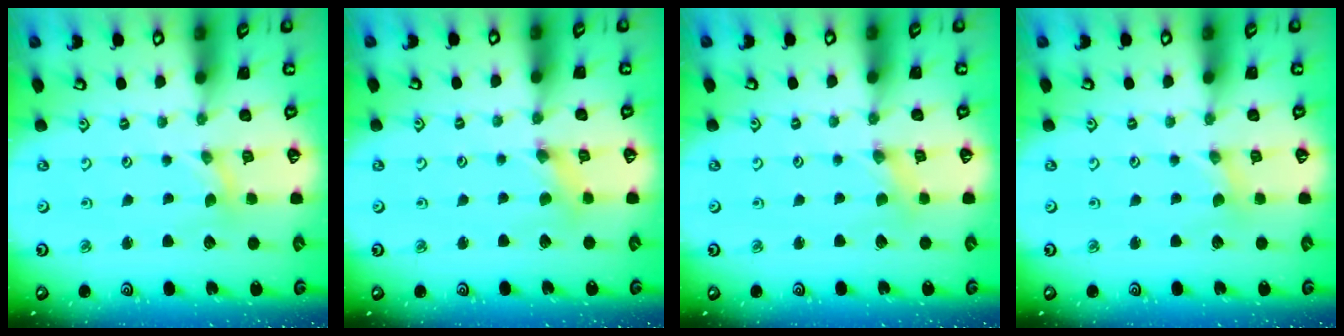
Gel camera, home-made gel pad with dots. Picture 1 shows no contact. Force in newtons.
{"total": 1.9, "press": 1.9, "slide": 0.2}
{"total": 0.0}
{"total": 0.0}